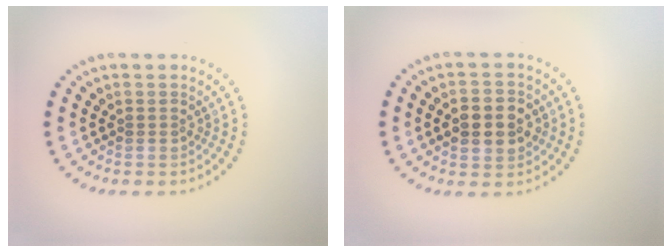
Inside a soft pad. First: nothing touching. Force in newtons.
{"total": 4.6, "press": 4.6, "slide": 0.1}